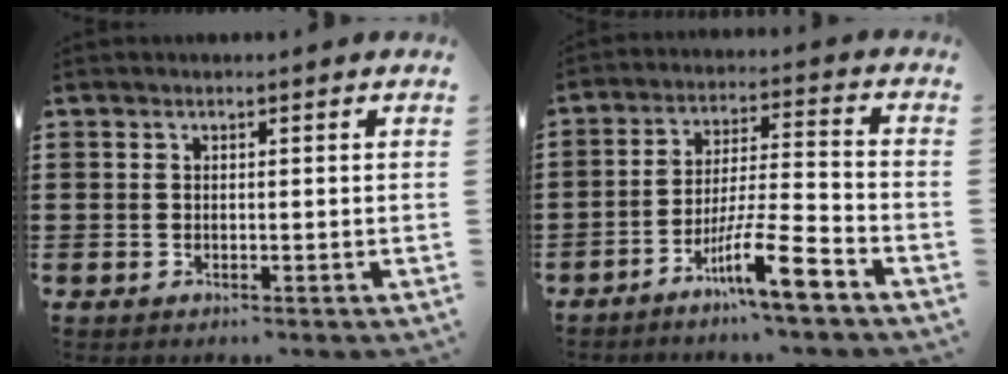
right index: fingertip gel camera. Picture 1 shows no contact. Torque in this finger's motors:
{"motor_torque": [1.87, -0.26, 0.64, 0.08]}